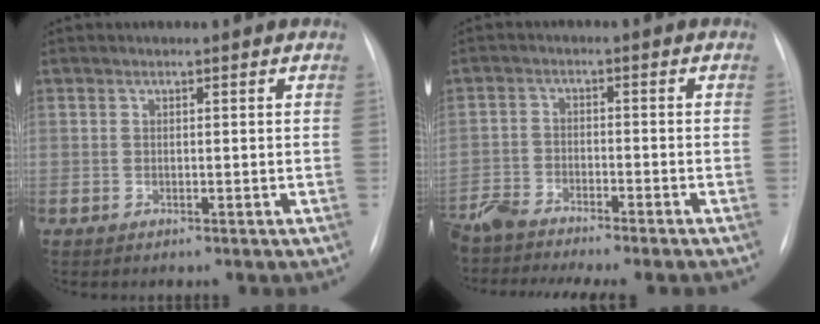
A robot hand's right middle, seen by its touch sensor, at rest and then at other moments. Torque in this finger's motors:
{"motor_torque": [0.00, -0.53, 0.43, 0.11]}